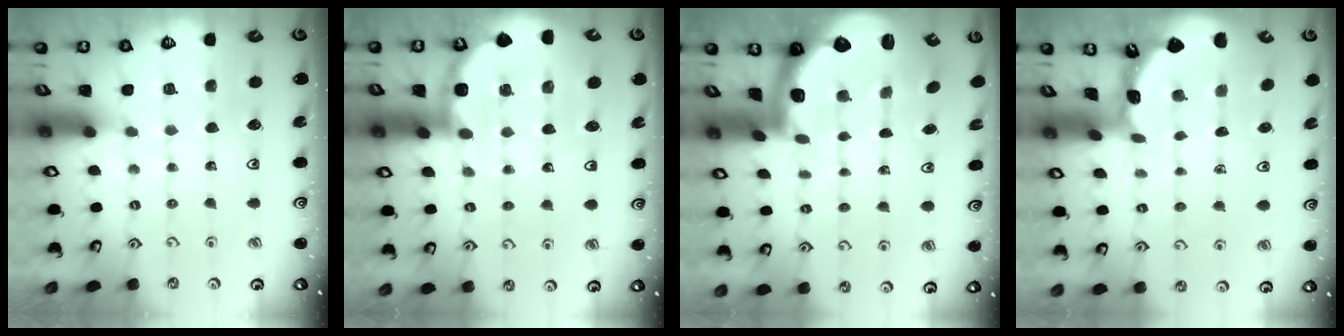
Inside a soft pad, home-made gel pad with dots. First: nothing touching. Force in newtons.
{"total": 9.9, "press": 9.4, "slide": 3.0}
{"total": 2.9, "press": 2.6, "slide": 1.4}
{"total": 1.6, "press": 1.6, "slide": 0.2}